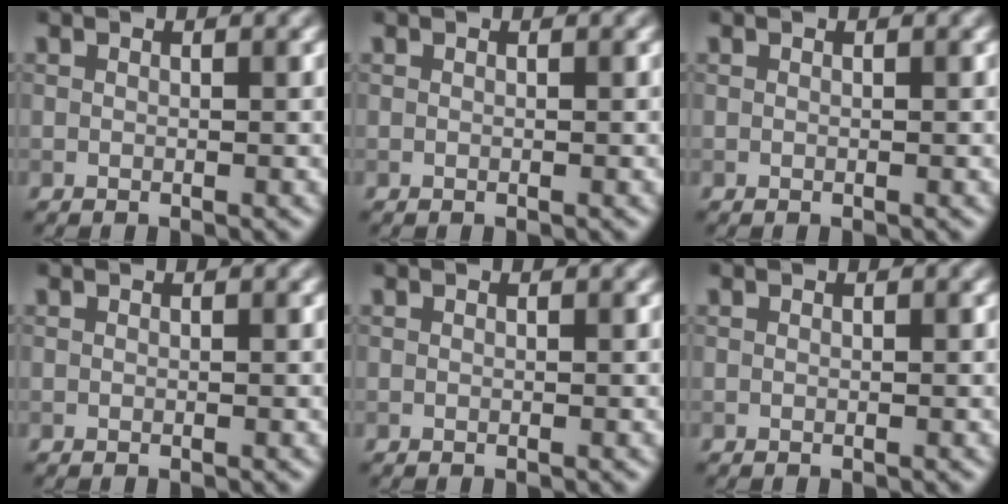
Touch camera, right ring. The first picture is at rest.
{"total": 0.0}
{"total": 0.0}
{"total": 0.0}
{"total": 0.0}
{"total": 0.0}